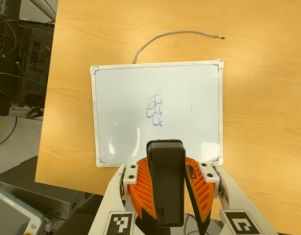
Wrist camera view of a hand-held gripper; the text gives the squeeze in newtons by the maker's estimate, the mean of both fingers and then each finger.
{"total": 12.6, "left": 10.9, "right": 14.3}